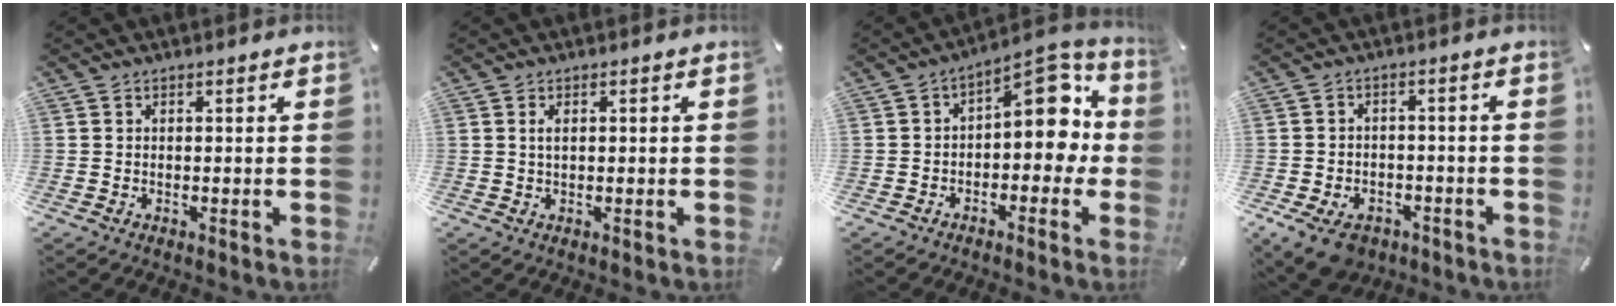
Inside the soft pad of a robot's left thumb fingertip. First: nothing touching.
{"total": 1.4, "force": [0.3, 0.5, 1.2], "torque": [-0.025, 0.002, 0.004]}
{"total": 12.3, "force": [3.7, 7.1, 9.3], "torque": [-0.107, -0.039, 0.062]}
{"total": 7.6, "force": [-4.7, 4.8, 3.7], "torque": [-0.075, 0.024, -0.084]}